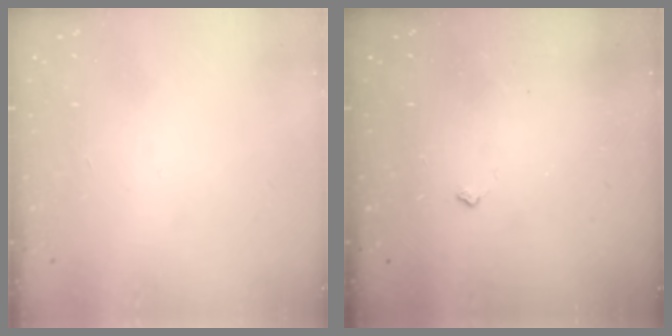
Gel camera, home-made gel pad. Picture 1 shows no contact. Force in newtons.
{"total": 2.8, "press": 2.8, "slide": 0.4}